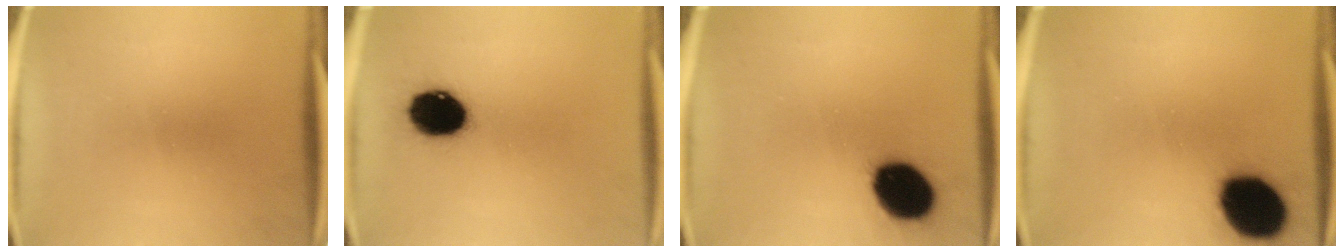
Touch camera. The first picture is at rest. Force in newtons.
{"total": 13.7}
{"total": 15.5}
{"total": 18.1}